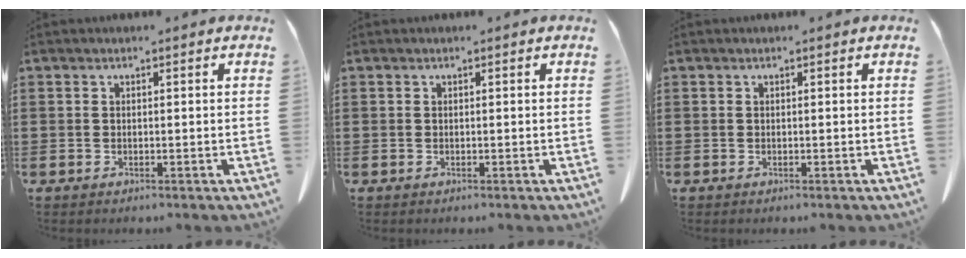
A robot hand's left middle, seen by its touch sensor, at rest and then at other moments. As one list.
[{"total": 0.0}, {"total": 0.0}]